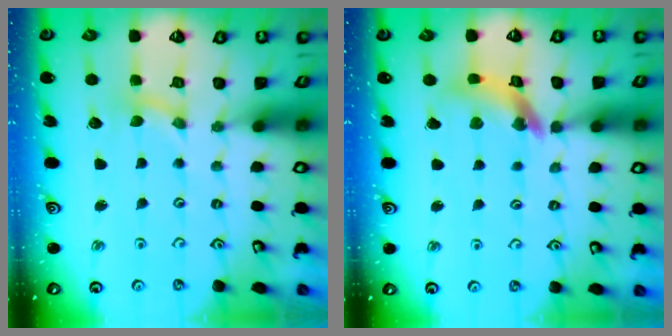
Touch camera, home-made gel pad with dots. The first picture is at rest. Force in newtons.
{"total": 11.1, "press": 11.0, "slide": 1.3}